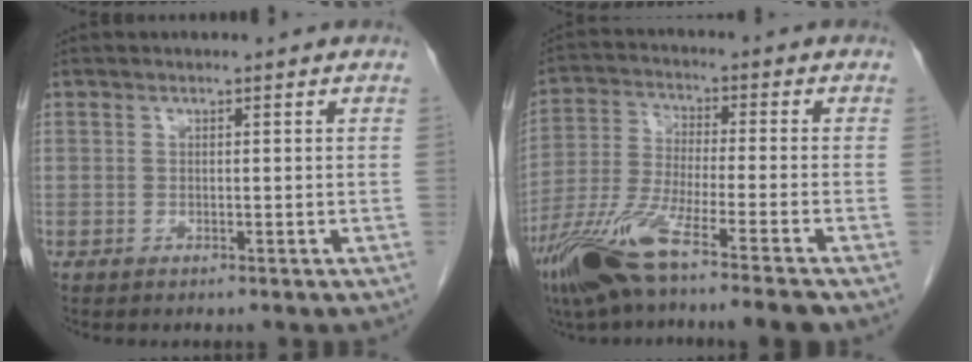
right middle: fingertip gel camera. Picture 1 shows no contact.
{"total": 14.1, "force": [-9.9, -0.3, 10.0], "torque": [-0.209, -0.042, -0.182]}